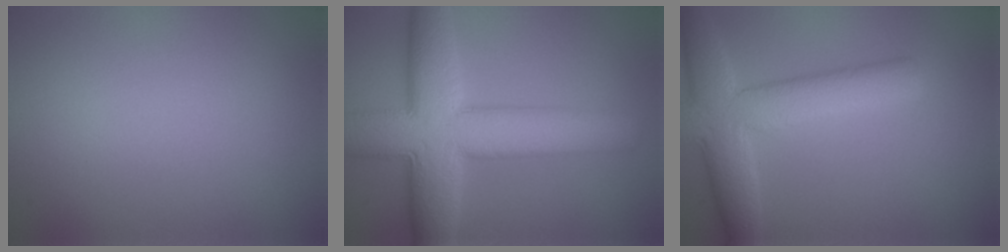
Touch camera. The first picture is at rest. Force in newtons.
{"total": 10.5, "press": 10.5, "slide": 0.3}
{"total": 7.1, "press": 7.1, "slide": 0.5}